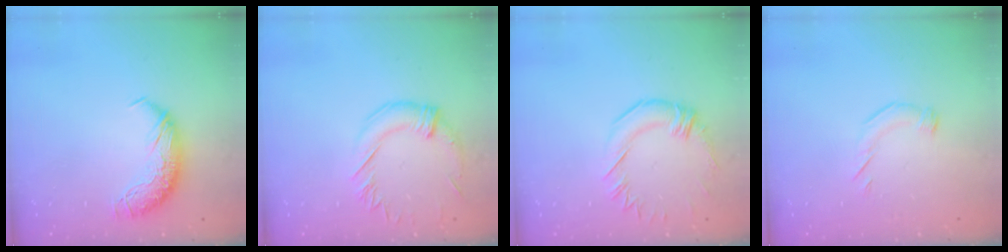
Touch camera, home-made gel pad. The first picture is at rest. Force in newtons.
{"total": 1.3, "press": 0.2, "slide": 1.2}
{"total": 0.9, "press": 0.1, "slide": 0.9}
{"total": 3.9, "press": 3.8, "slide": 1.0}